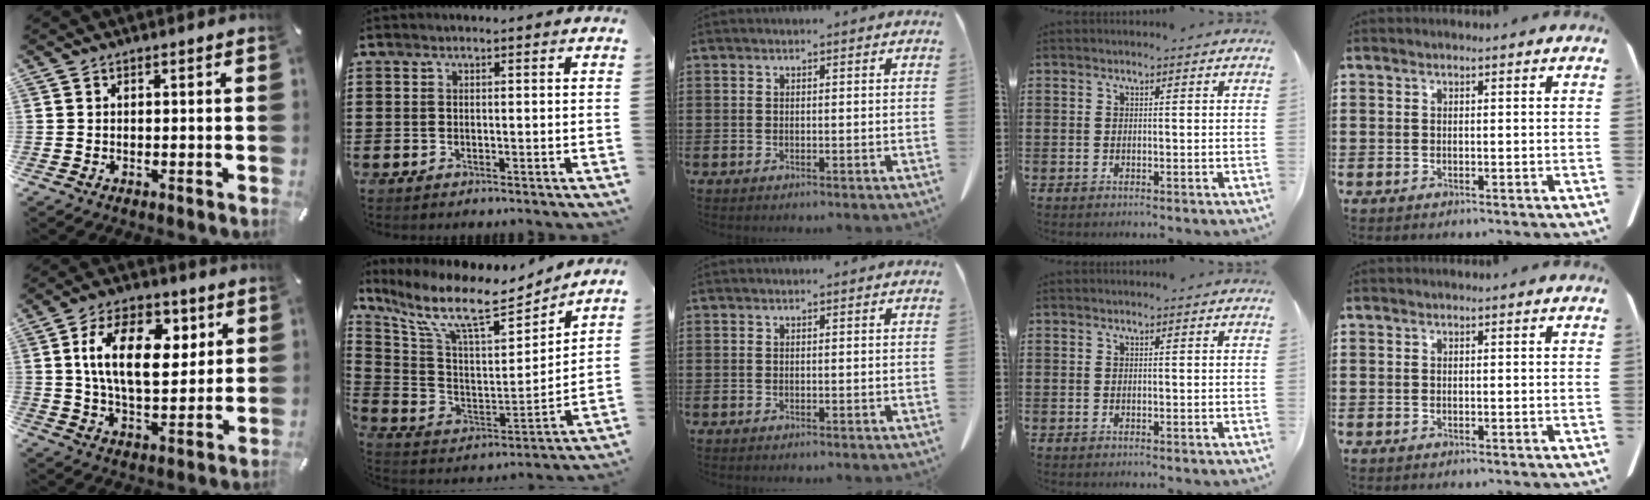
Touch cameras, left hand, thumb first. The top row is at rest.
{"thumb": {"total": 16.8, "force": [5.2, 9.7, 12.8], "torque": [-0.218, 0.006, 0.087]}, "index": {"total": 11.4, "force": [8.8, 2.6, 6.6], "torque": [-0.165, -0.049, 0.148]}}